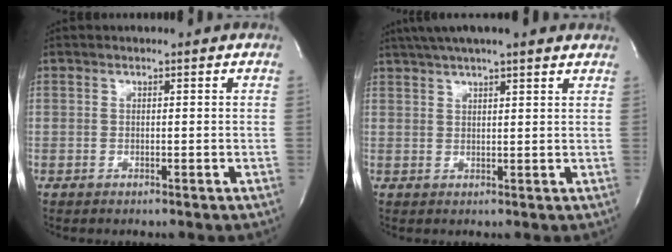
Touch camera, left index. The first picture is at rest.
{"total": 12.2, "force": [10.0, 1.4, 6.8], "torque": [-0.119, 0.041, 0.137]}